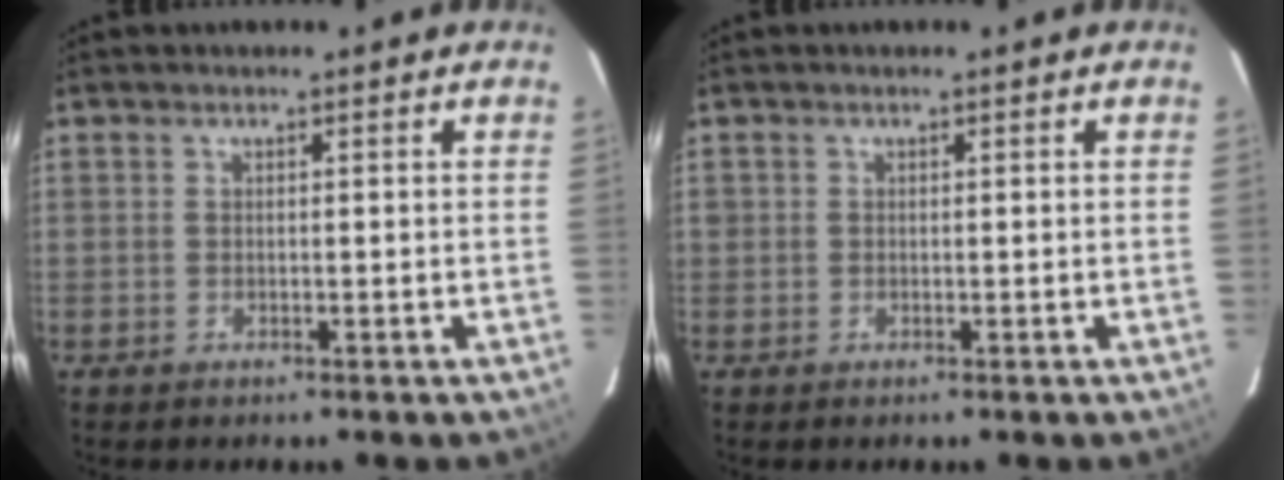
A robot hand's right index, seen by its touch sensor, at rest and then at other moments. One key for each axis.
{"total": 0.6, "fx": -0.1, "fy": 0.6, "fz": -0.1, "tx": 0.004, "ty": -0.002, "tz": -0.002}